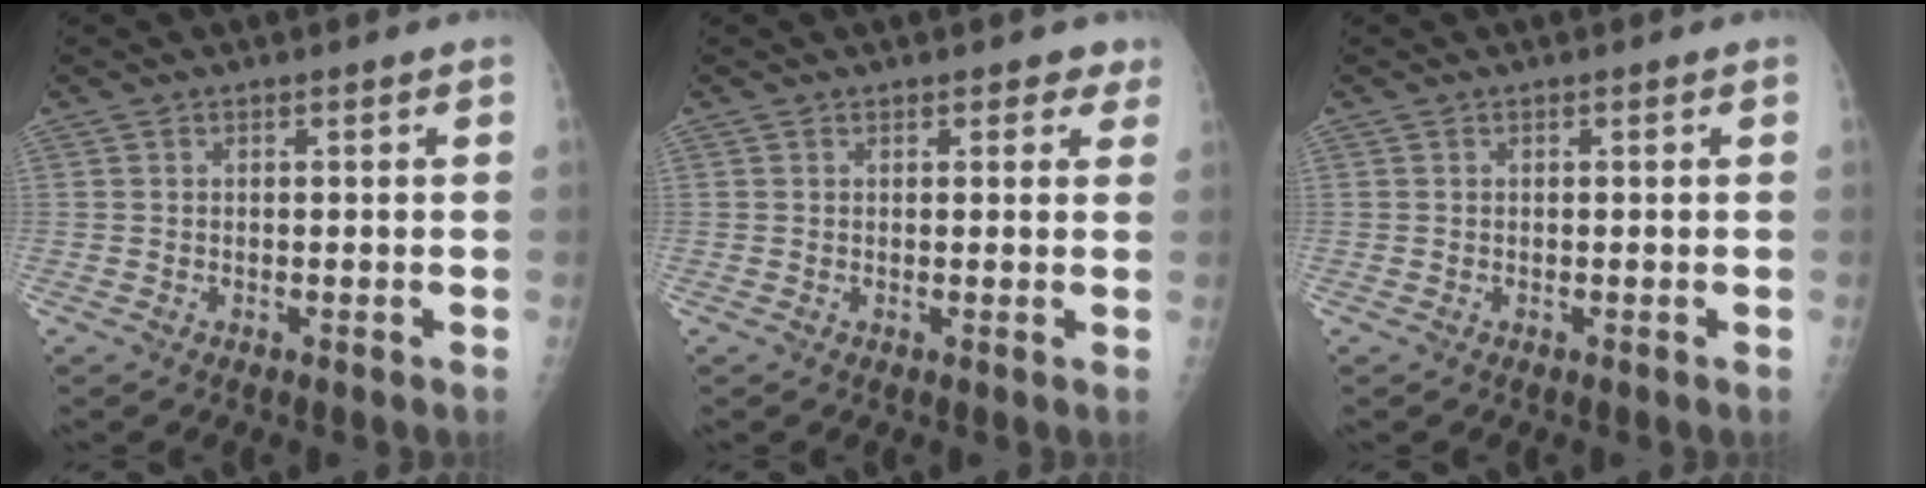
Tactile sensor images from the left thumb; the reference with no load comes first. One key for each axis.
{"total": 2.5, "fx": 1.8, "fy": 1.5, "fz": 1.0, "tx": 0.019, "ty": -0.004, "tz": 0.013}
{"total": 0.0}